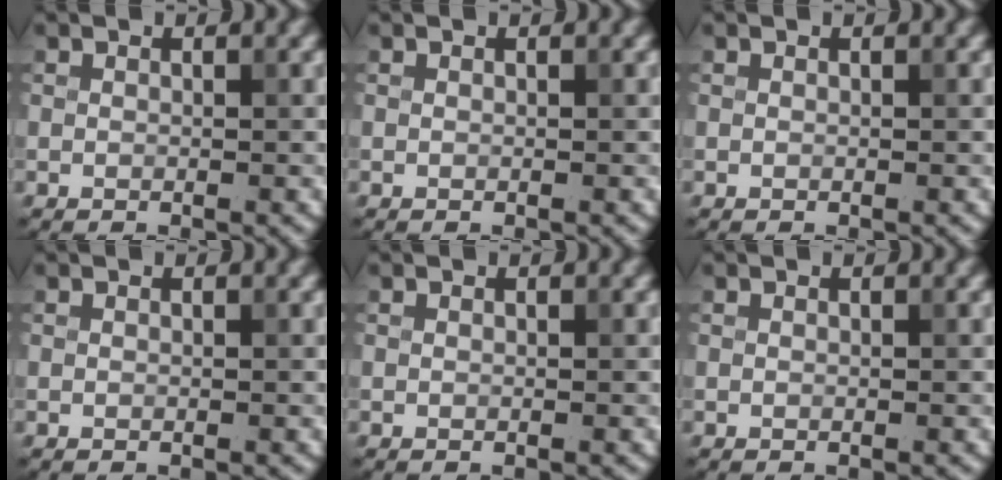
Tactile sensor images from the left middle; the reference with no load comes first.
{"total": 0.0}
{"total": 0.0}
{"total": 0.0}
{"total": 0.0}
{"total": 0.0}